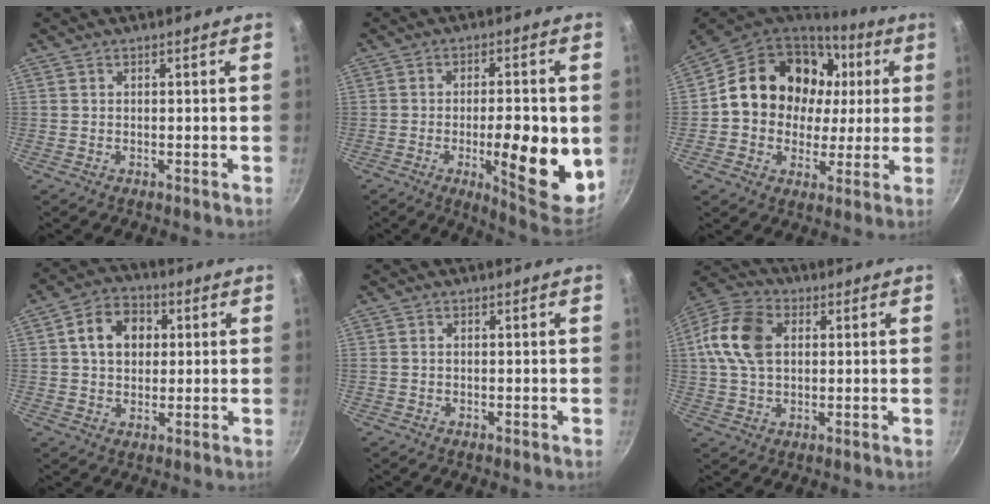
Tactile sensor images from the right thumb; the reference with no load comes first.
{"total": 16.0, "force": [-2.8, 5.2, 14.8], "torque": [-0.184, -0.007, -0.035]}
{"total": 20.5, "force": [4.2, 16.8, 10.9], "torque": [-0.164, 0.025, 0.069]}
{"total": 9.6, "force": [2.1, 7.3, 5.8], "torque": [-0.070, 0.011, 0.025]}
{"total": 0.5, "force": [0.0, 0.4, 0.4], "torque": [-0.006, 0.003, 0.000]}
{"total": 13.0, "force": [2.2, 8.8, 9.3], "torque": [-0.167, 0.017, 0.026]}